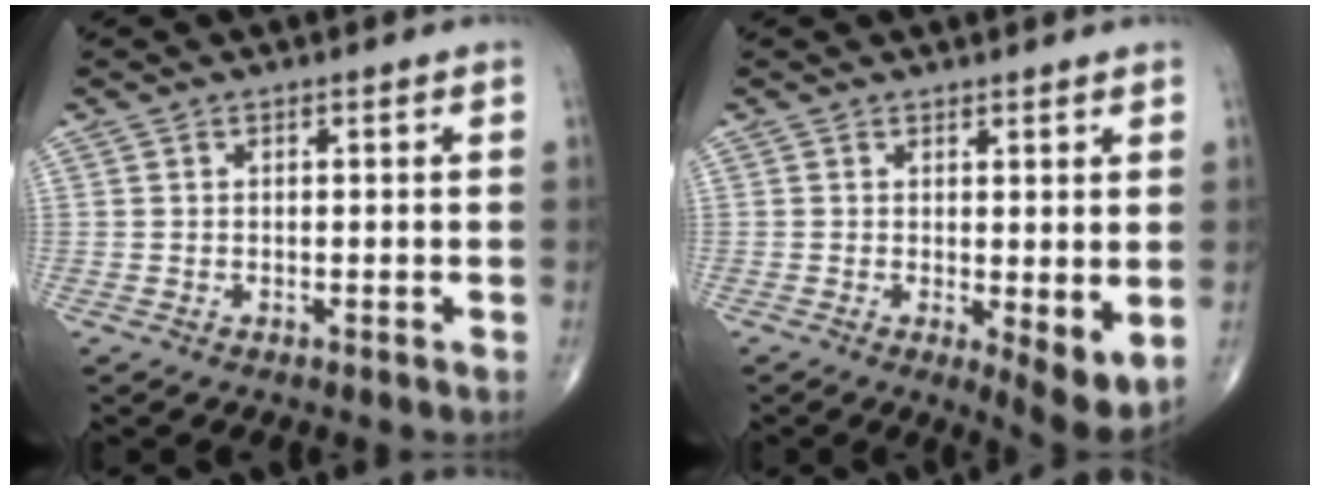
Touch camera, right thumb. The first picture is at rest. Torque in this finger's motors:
{"motor_torque": [-0.28, 0.09, -0.02, -0.17, 0.03]}